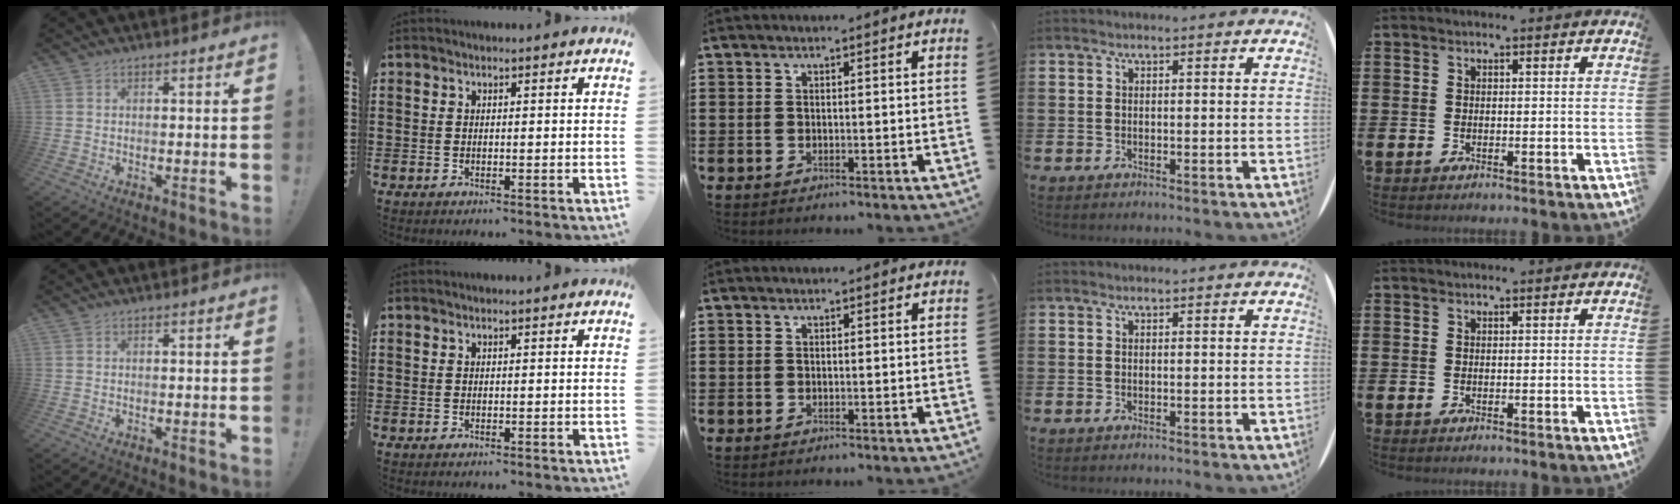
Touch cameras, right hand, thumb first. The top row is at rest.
{}